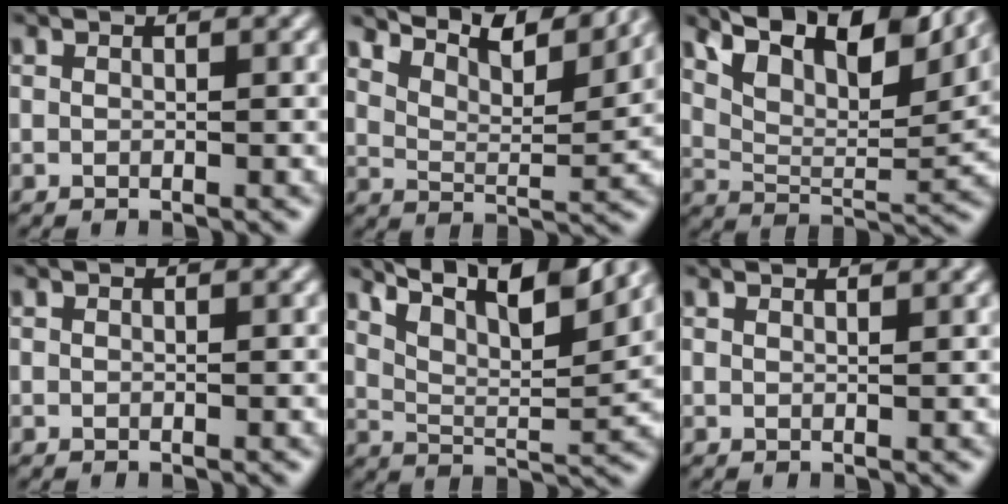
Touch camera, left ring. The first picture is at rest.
{"total": 8.4, "force": [7.5, 1.3, 3.6], "torque": [-0.080, 0.011, 0.111]}
{"total": 13.1, "force": [8.6, 4.8, 8.6], "torque": [-0.147, 0.031, 0.135]}
{"total": 0.0}
{"total": 9.5, "force": [7.2, 2.1, 5.8], "torque": [-0.105, 0.012, 0.106]}
{"total": 0.9, "force": [0.9, -0.1, 0.1], "torque": [-0.004, -0.003, 0.011]}